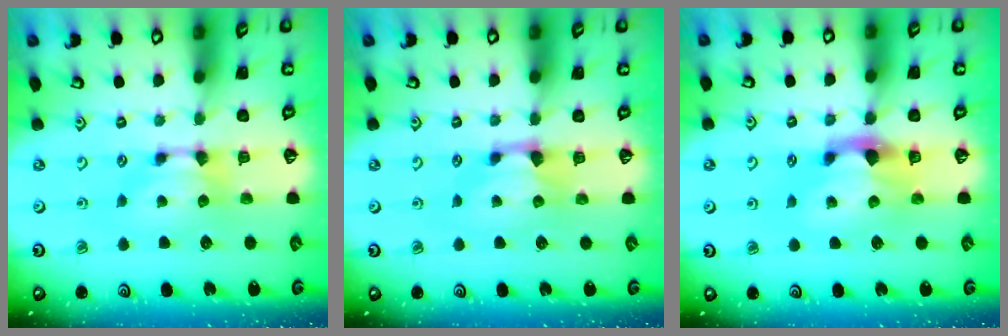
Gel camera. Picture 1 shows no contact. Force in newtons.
{"total": 0.6, "press": 0.1, "slide": 0.6}
{"total": 3.0, "press": 2.6, "slide": 1.4}